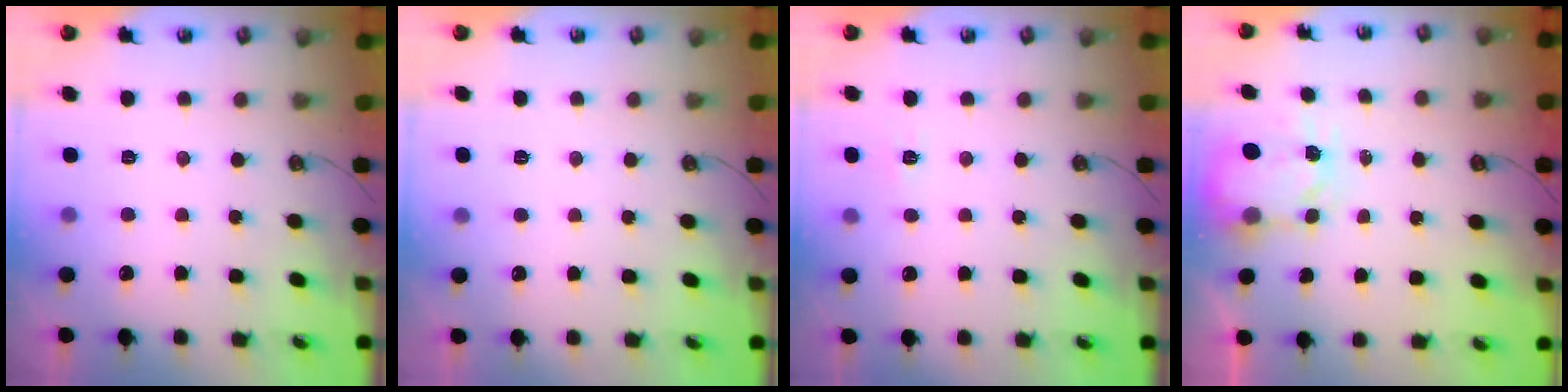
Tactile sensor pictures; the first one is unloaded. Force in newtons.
{"total": 0.5, "press": 0.5, "slide": 0.2}
{"total": 4.9, "press": 4.8, "slide": 0.6}
{"total": 3.9, "press": 3.8, "slide": 0.5}